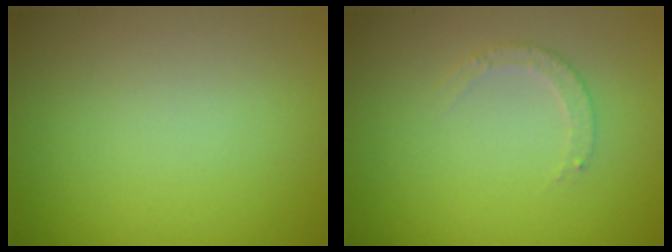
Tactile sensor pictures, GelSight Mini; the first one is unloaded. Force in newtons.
{"total": 1.5, "press": 1.5, "slide": 0.2}